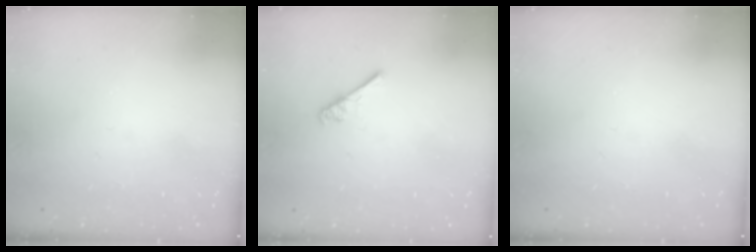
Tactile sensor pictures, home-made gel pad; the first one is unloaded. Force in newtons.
{"total": 3.2, "press": 3.1, "slide": 0.5}
{"total": 0.0}